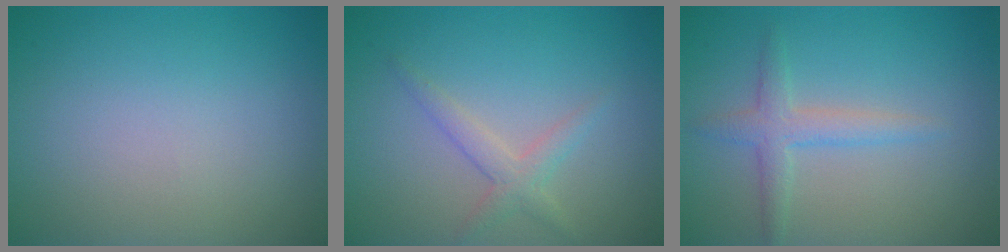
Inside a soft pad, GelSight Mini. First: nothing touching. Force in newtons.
{"total": 2.0, "press": 2.0, "slide": 0.1}
{"total": 2.4, "press": 2.4, "slide": 0.2}